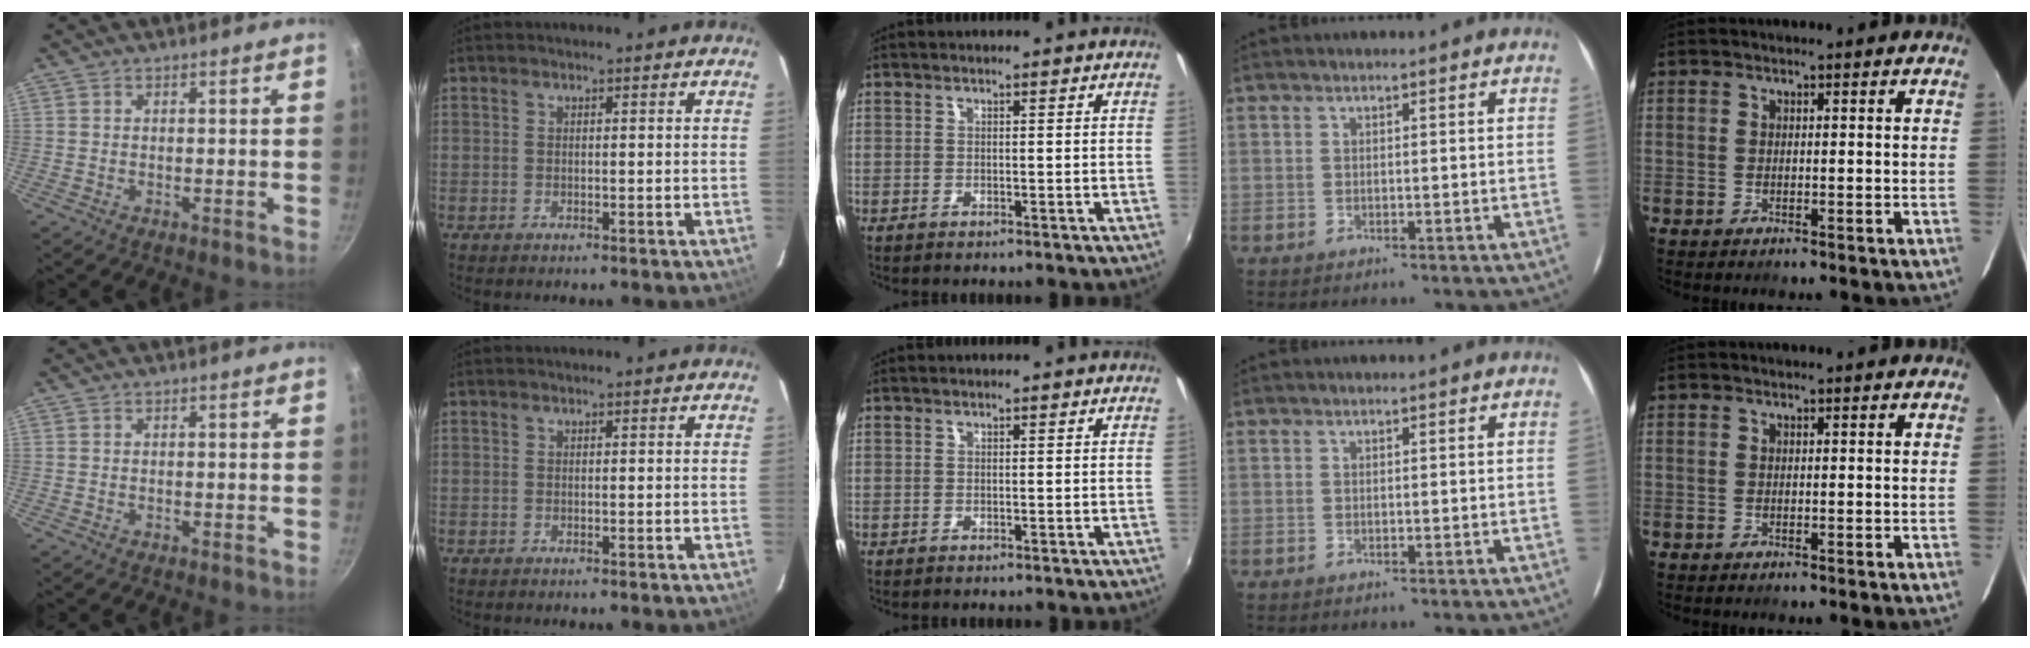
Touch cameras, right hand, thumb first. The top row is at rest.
{}